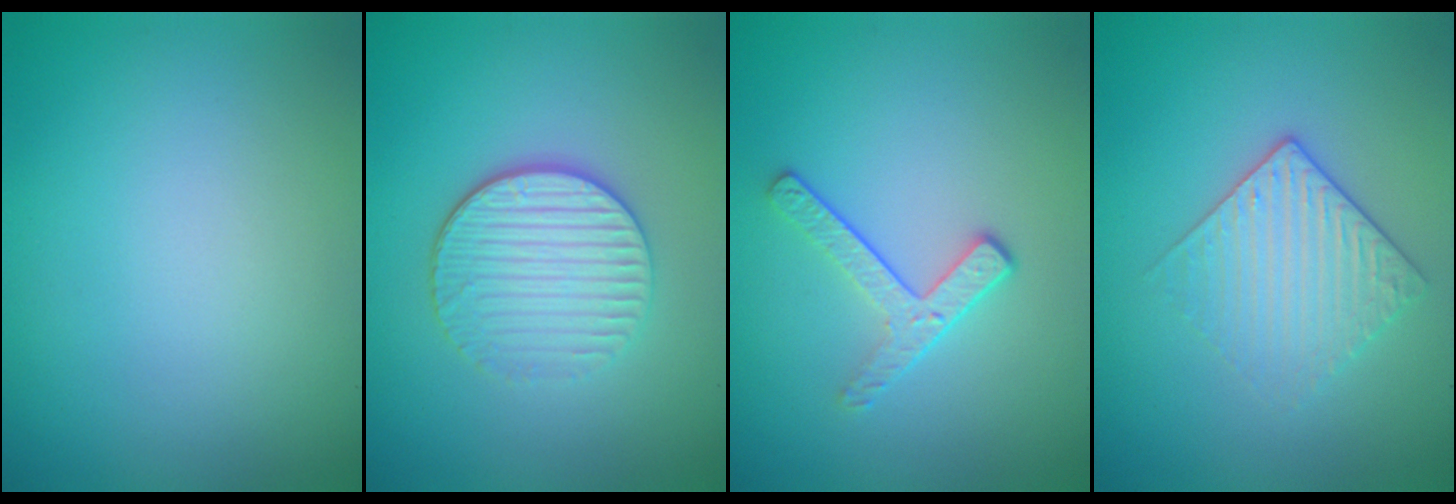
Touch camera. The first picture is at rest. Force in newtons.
{"total": 4.0, "press": 3.5, "slide": 2.0}
{"total": 2.3, "press": 1.7, "slide": 1.6}
{"total": 2.9, "press": 2.6, "slide": 1.2}